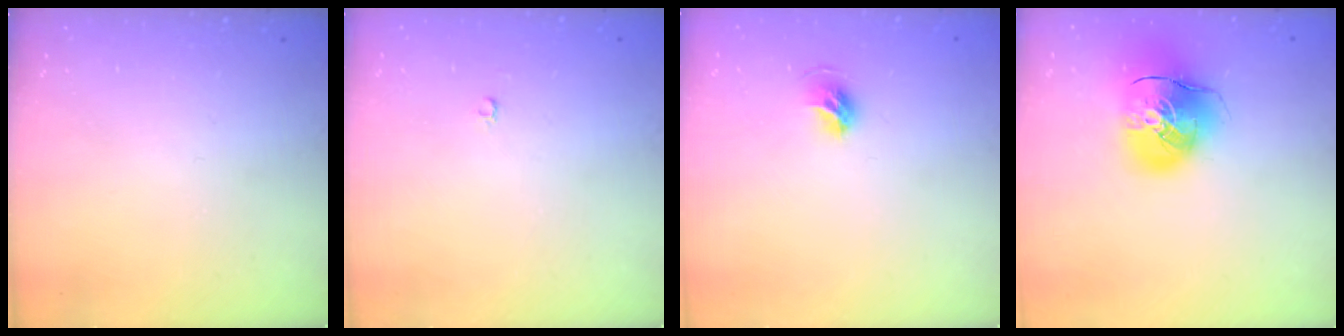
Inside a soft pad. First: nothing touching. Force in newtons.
{"total": 2.0, "press": 2.0, "slide": 0.4}
{"total": 6.7, "press": 6.7, "slide": 0.9}
{"total": 14.8, "press": 14.5, "slide": 2.6}